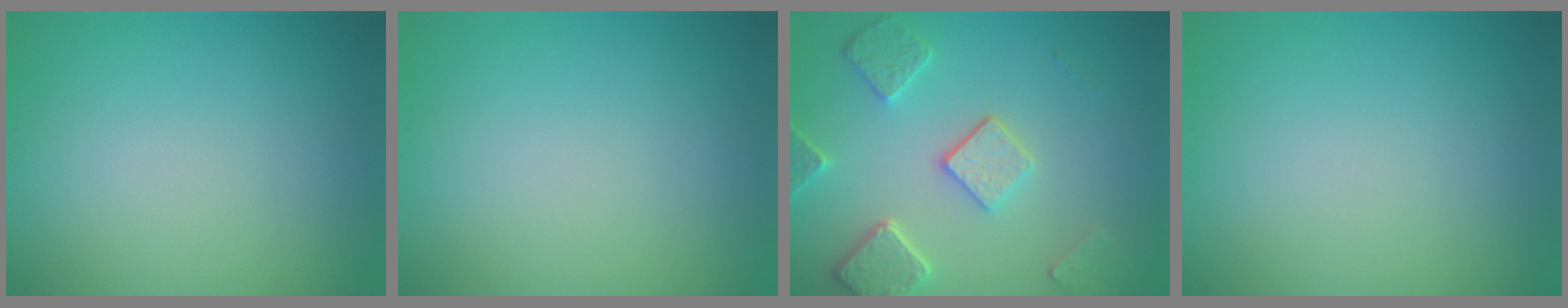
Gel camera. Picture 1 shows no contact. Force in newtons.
{"total": 0.0}
{"total": 5.0, "press": 3.9, "slide": 3.1}
{"total": 0.0}